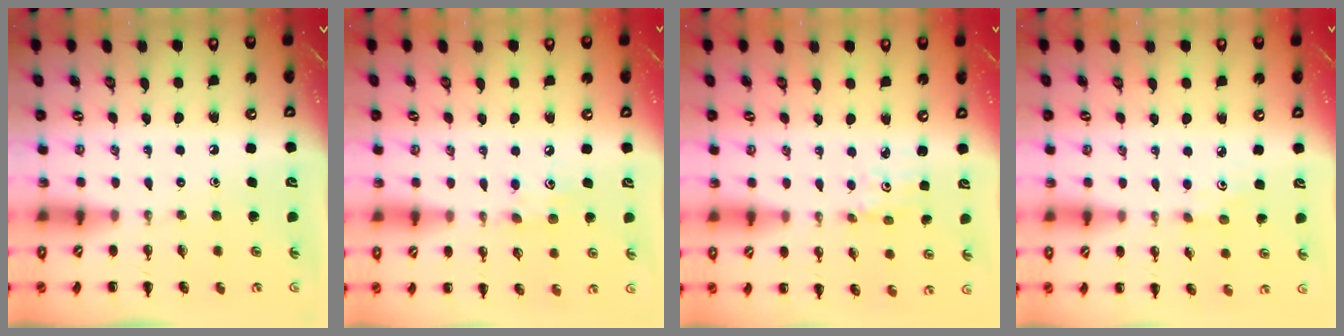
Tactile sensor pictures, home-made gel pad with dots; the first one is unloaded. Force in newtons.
{"total": 7.8, "press": 7.7, "slide": 1.1}
{"total": 1.5, "press": 1.5, "slide": 0.3}
{"total": 1.5, "press": 1.4, "slide": 0.5}